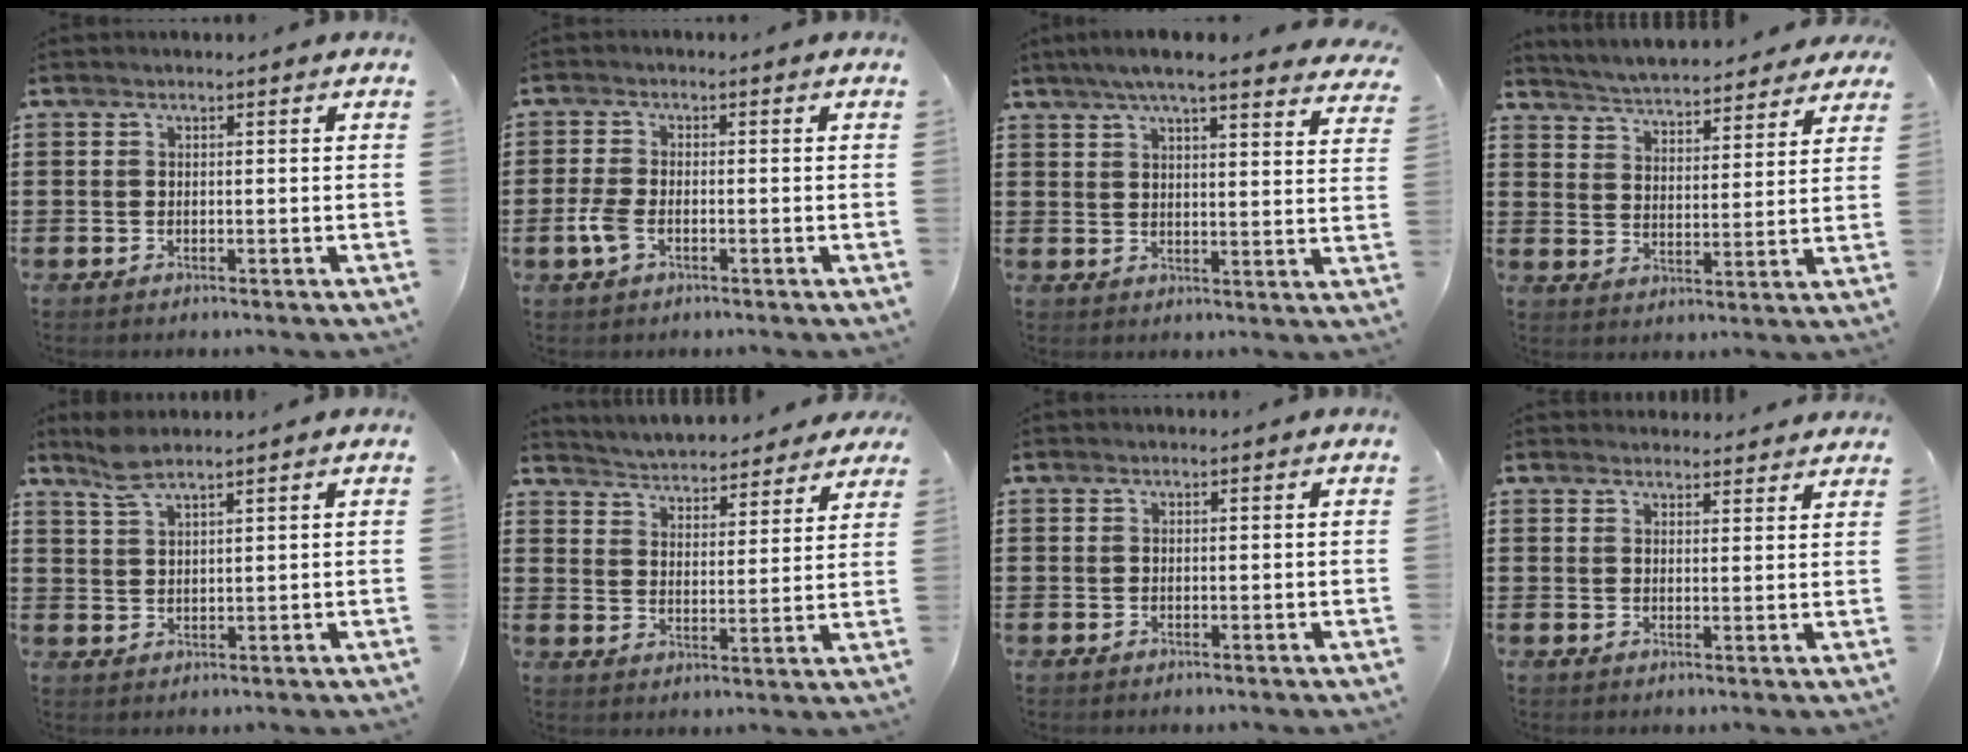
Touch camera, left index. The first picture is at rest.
{"total": 3.6, "force": [-1.5, 1.7, 2.7], "torque": [-0.076, -0.006, -0.033]}
{"total": 6.2, "force": [5.3, 0.1, 3.2], "torque": [-0.077, -0.016, 0.094]}
{"total": 4.6, "force": [4.6, 0.0, 0.4], "torque": [-0.034, -0.033, 0.076]}
{"total": 3.8, "force": [3.1, 0.6, 2.2], "torque": [-0.051, 0.001, 0.057]}
{"total": 4.4, "force": [4.4, 0.1, 0.0], "torque": [-0.025, -0.033, 0.072]}
{"total": 0.0}
{"total": 2.5, "force": [2.5, 0.3, -0.1], "torque": [-0.005, -0.006, 0.048]}